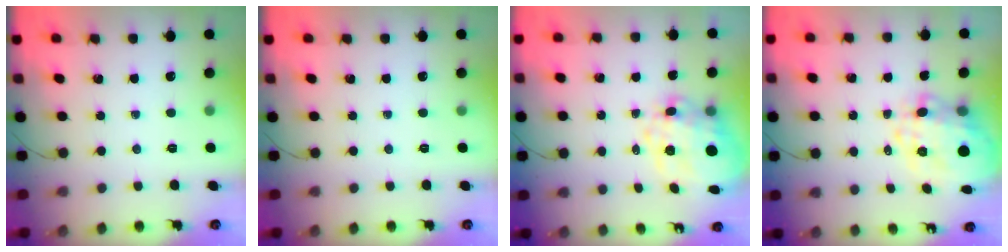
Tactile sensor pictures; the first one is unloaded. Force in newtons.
{"total": 0.0}
{"total": 13.6, "press": 13.2, "slide": 3.1}
{"total": 10.9, "press": 10.5, "slide": 2.8}